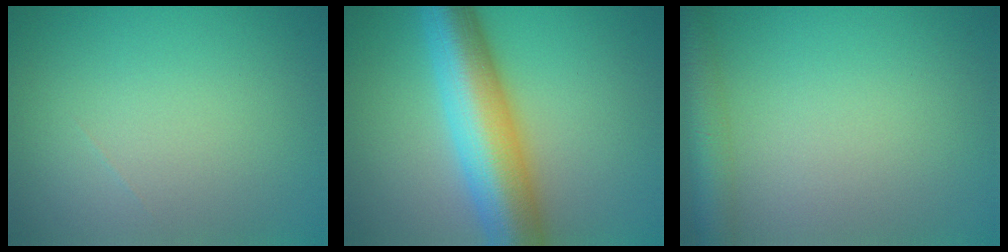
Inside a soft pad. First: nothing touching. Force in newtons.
{"total": 10.3, "press": 10.3, "slide": 0.2}
{"total": 3.7, "press": 3.7, "slide": 0.2}